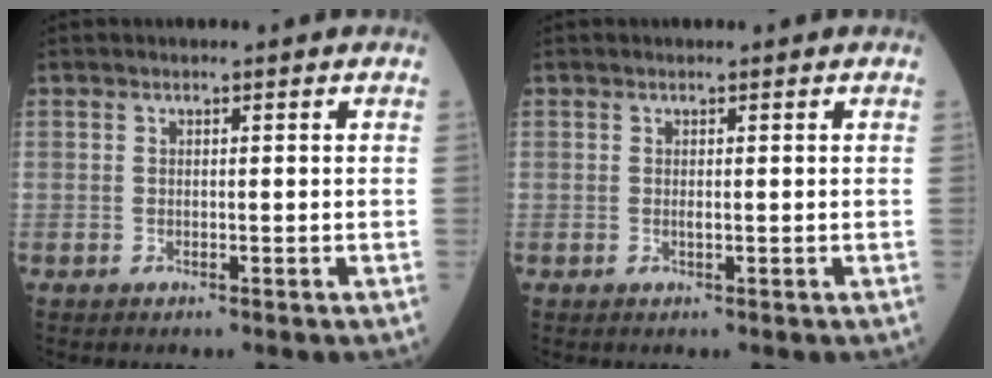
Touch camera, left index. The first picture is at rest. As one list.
[{"total": 0.5, "force": [0.2, 0.1, 0.5], "torque": [-0.012, 0.001, 0.002]}]